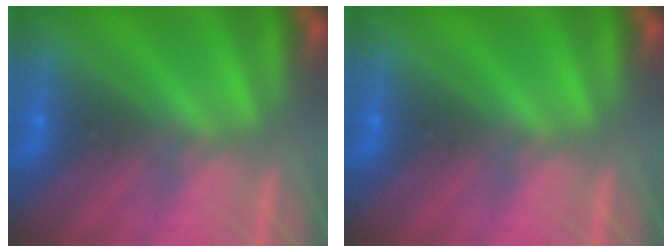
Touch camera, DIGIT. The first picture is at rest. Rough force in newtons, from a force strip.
{"total": 0.0}